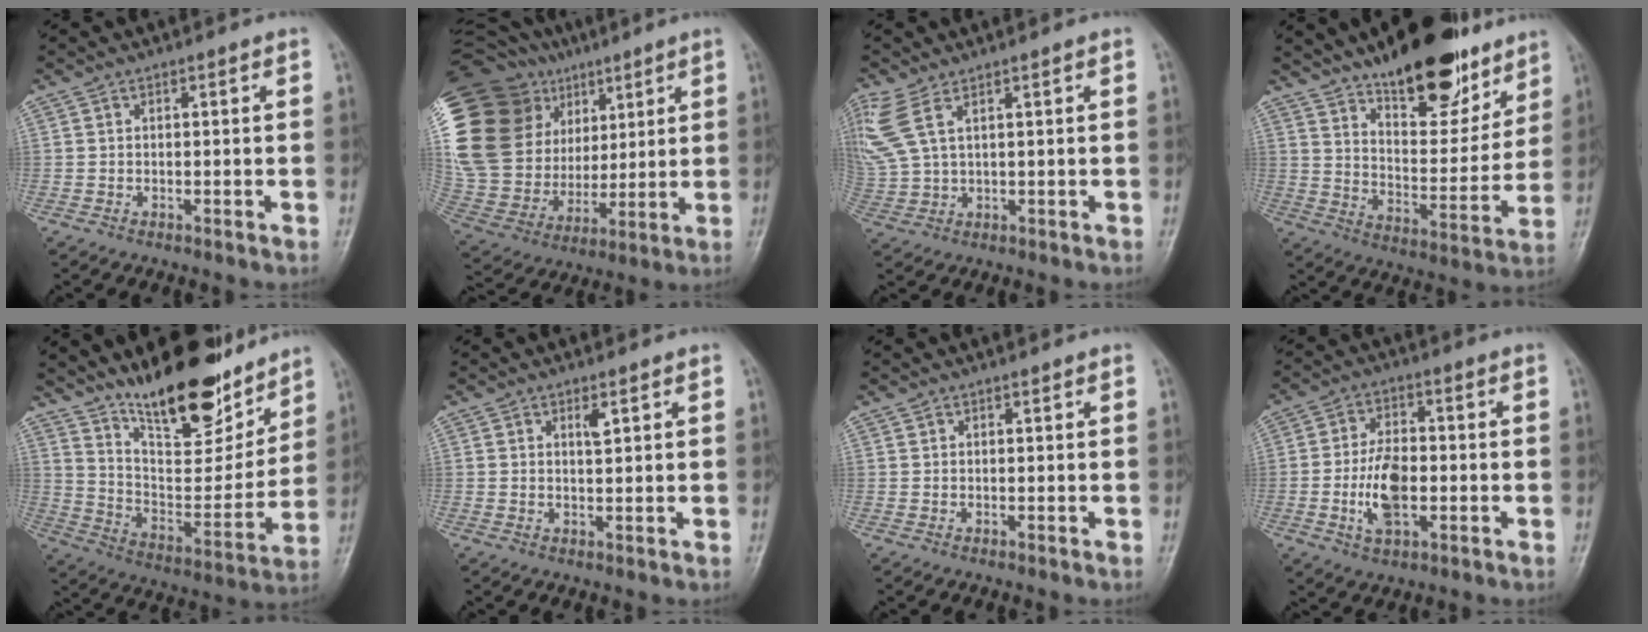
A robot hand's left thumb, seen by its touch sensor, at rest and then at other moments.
{"total": 33.4, "force": [15.2, 22.5, 19.5], "torque": [-0.413, 0.036, 0.305]}
{"total": 8.7, "force": [4.2, 3.7, 6.7], "torque": [-0.181, 0.002, 0.098]}
{"total": 20.5, "force": [14.2, 8.4, 12.2], "torque": [-0.128, -0.080, 0.224]}
{"total": 20.1, "force": [15.3, 6.9, 11.0], "torque": [-0.126, -0.099, 0.260]}
{"total": 1.9, "force": [0.9, 0.6, 1.6], "torque": [-0.023, -0.006, 0.017]}
{"total": 0.0}
{"total": 9.6, "force": [-1.9, 5.3, 7.7], "torque": [-0.135, 0.011, -0.034]}